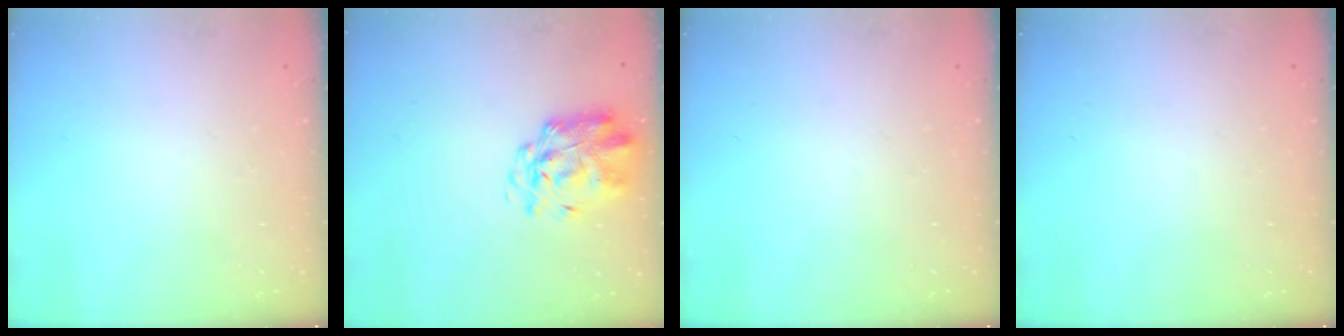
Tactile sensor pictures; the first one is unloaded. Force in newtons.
{"total": 2.9, "press": 2.8, "slide": 0.7}
{"total": 0.0}
{"total": 0.0}